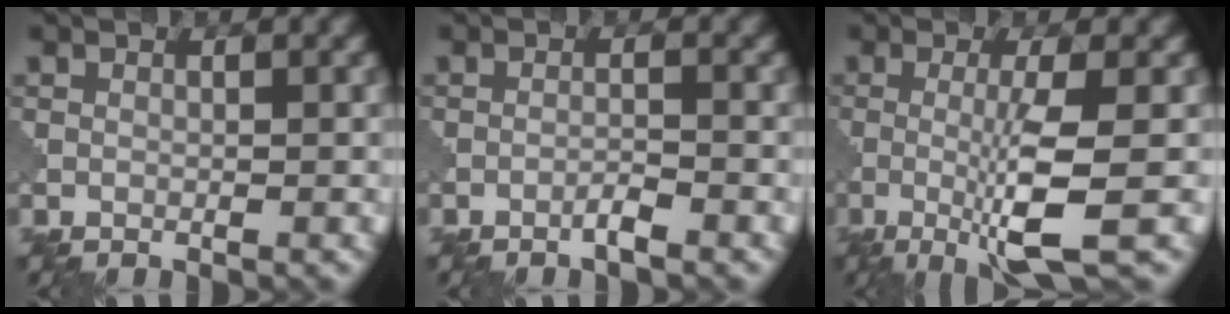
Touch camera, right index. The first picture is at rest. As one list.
[{"total": 1.3, "force": [-0.9, 0.0, 0.8], "torque": [-0.015, 0.004, -0.022]}, {"total": 5.8, "force": [-1.1, 0.8, 5.6], "torque": [-0.099, -0.011, -0.025]}]